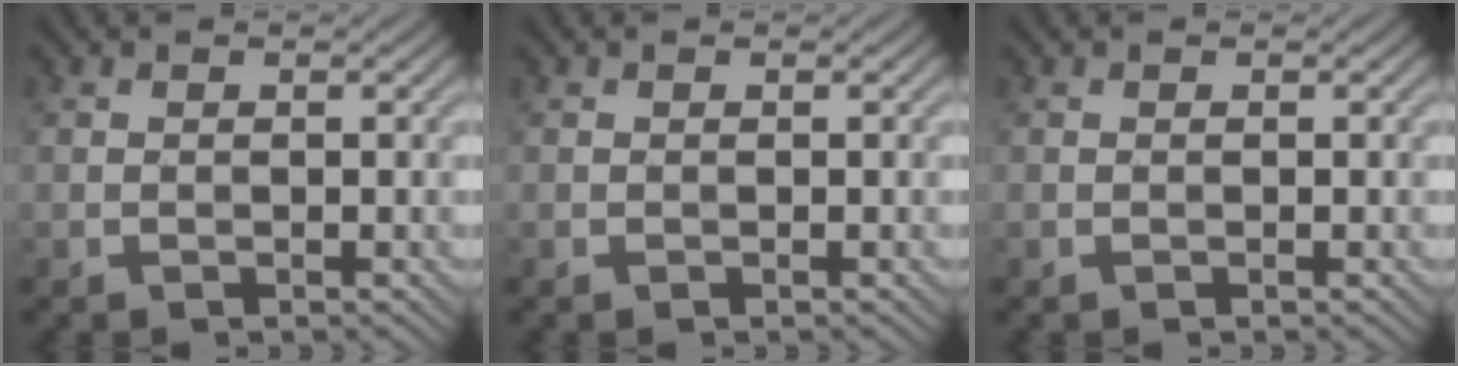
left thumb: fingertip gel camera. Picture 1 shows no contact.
{"total": 0.0}
{"total": 0.0}